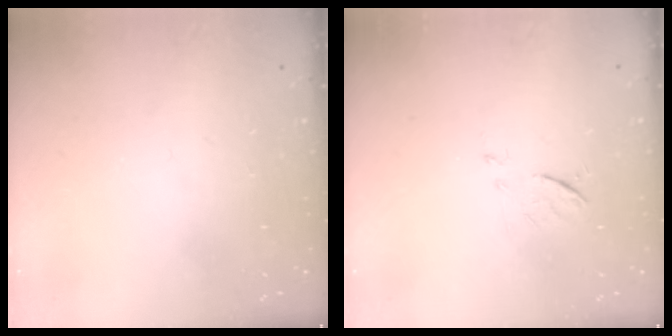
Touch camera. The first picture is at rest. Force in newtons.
{"total": 6.0, "press": 5.9, "slide": 0.6}